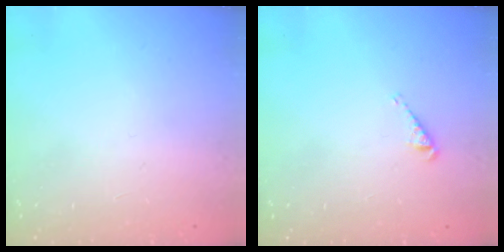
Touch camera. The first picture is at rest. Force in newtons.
{"total": 2.8, "press": 2.8, "slide": 0.4}